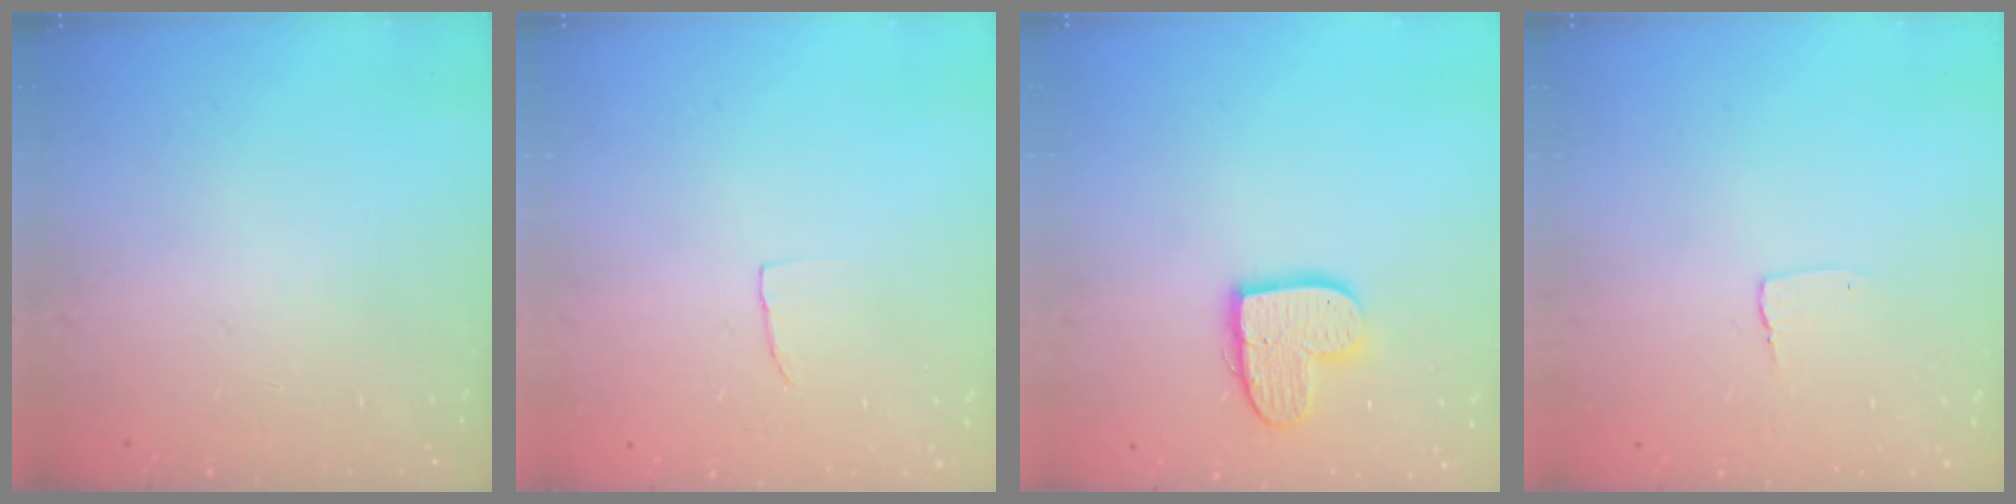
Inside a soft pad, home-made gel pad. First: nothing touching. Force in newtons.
{"total": 3.1, "press": 3.0, "slide": 0.3}
{"total": 12.2, "press": 12.1, "slide": 1.1}
{"total": 2.7, "press": 2.7, "slide": 0.2}